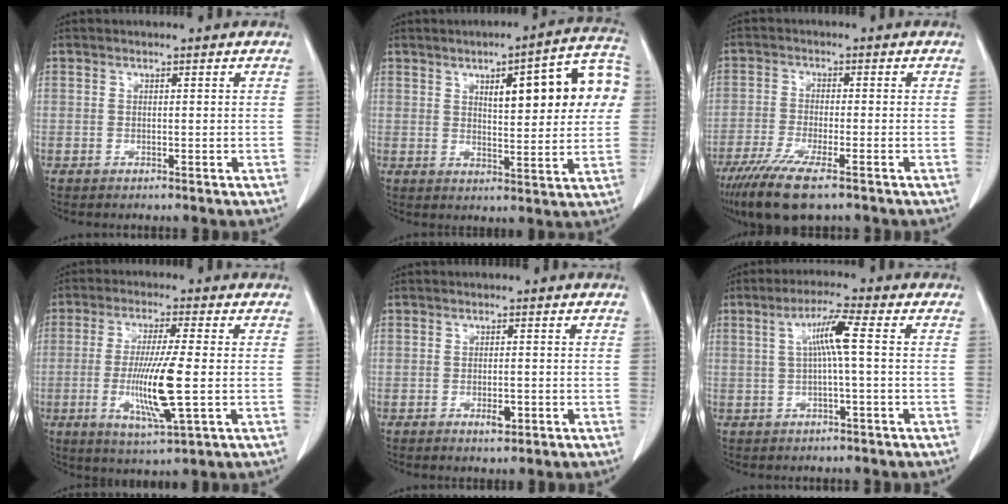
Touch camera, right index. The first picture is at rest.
{"total": 14.6, "force": [3.9, 3.5, 13.7], "torque": [-0.172, 0.030, 0.049]}
{"total": 9.8, "force": [-6.8, 1.4, 6.9], "torque": [-0.123, -0.024, -0.112]}
{"total": 10.9, "force": [-1.7, 0.4, 10.8], "torque": [-0.209, -0.018, -0.034]}
{"total": 2.0, "force": [-0.8, 0.7, 1.7], "torque": [-0.028, -0.001, -0.010]}
{"total": 5.5, "force": [0.7, -0.4, 5.4], "torque": [-0.101, 0.014, 0.015]}